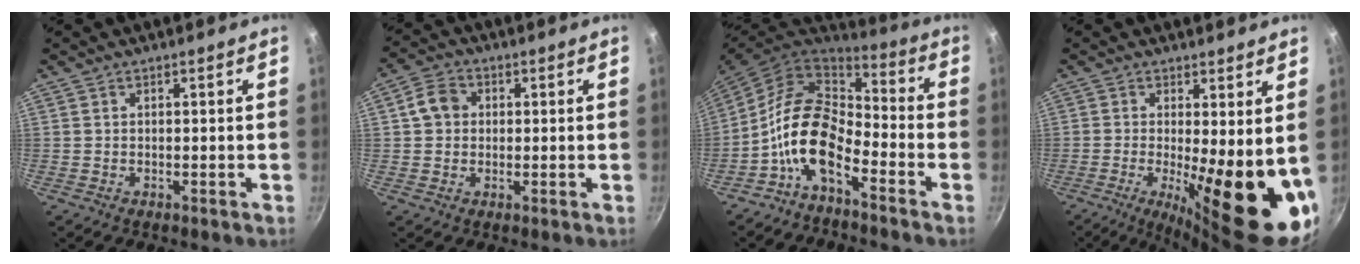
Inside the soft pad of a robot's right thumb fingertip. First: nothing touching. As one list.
[{"total": 5.4, "force": [0.7, 4.6, 2.8], "torque": [-0.031, 0.011, 0.002]}, {"total": 13.9, "force": [-5.9, 7.5, 10.1], "torque": [-0.176, 0.062, -0.130]}, {"total": 17.3, "force": [-1.5, 5.1, 16.5], "torque": [-0.209, -0.032, -0.014]}]